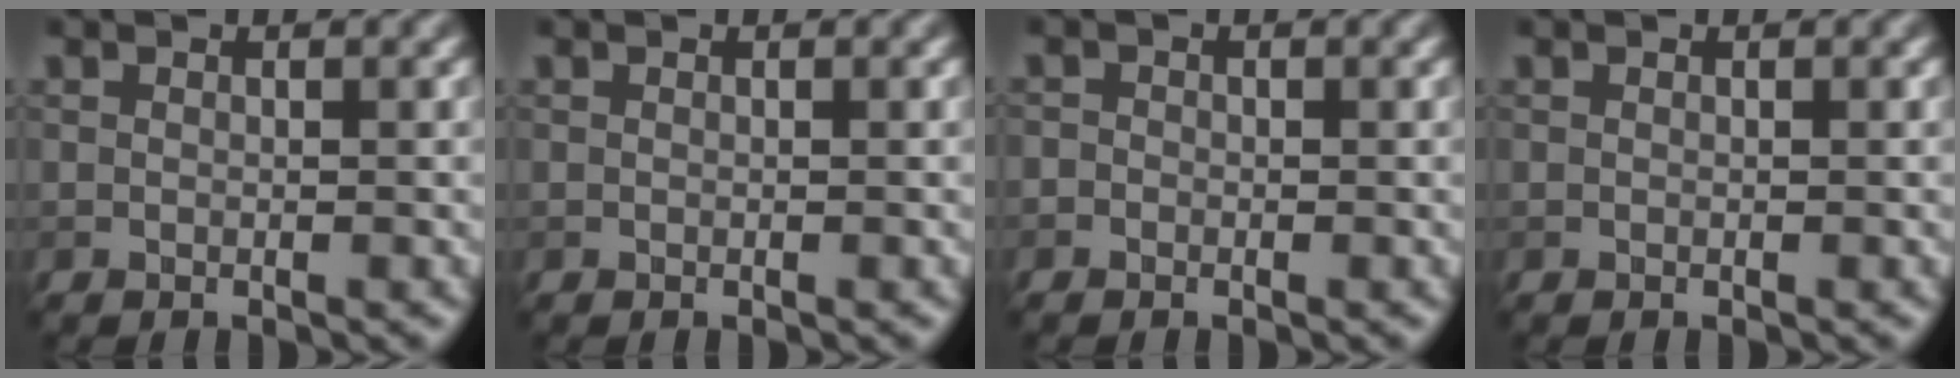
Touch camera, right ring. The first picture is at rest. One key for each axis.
{"total": 0.0}
{"total": 0.7, "fx": -0.3, "fy": 0.6, "fz": 0.1, "tx": 0.001, "ty": -0.004, "tz": -0.009}
{"total": 0.0}